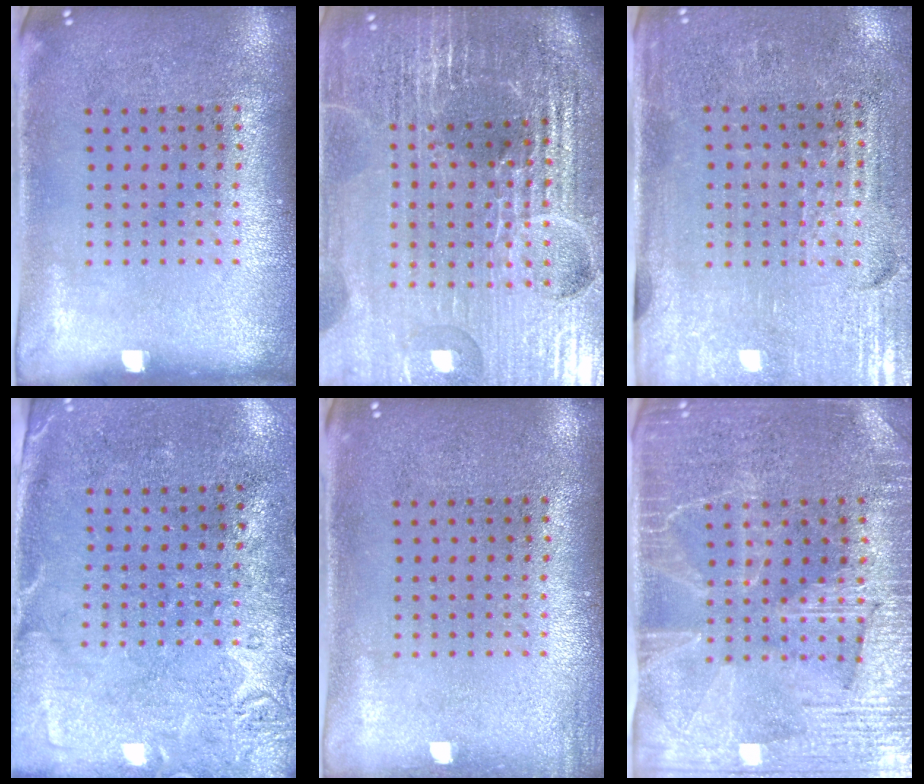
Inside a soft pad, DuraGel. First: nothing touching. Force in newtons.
{"total": 6.7, "press": 5.9, "slide": 3.3}
{"total": 3.4, "press": 3.1, "slide": 1.4}
{"total": 2.8, "press": 2.2, "slide": 1.7}
{"total": 0.8, "press": 0.7, "slide": 0.1}
{"total": 4.0, "press": 3.6, "slide": 1.6}